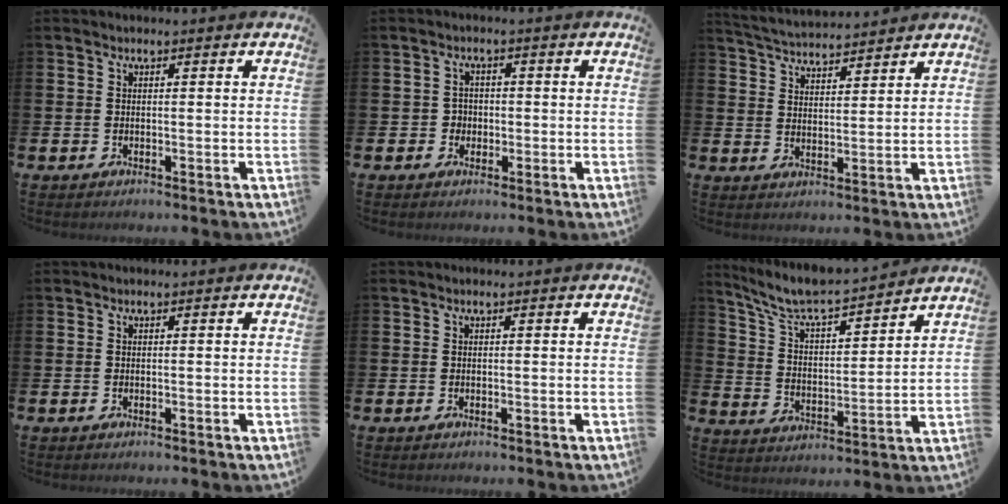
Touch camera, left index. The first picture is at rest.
{"total": 1.9, "force": [-0.3, 1.9, 0.3], "torque": [-0.005, 0.005, -0.013]}
{"total": 4.5, "force": [4.5, 0.5, 0.3], "torque": [-0.028, -0.033, 0.077]}
{"total": 0.0}
{"total": 0.0}
{"total": 7.7, "force": [7.4, 0.6, 2.3], "torque": [-0.081, -0.052, 0.127]}